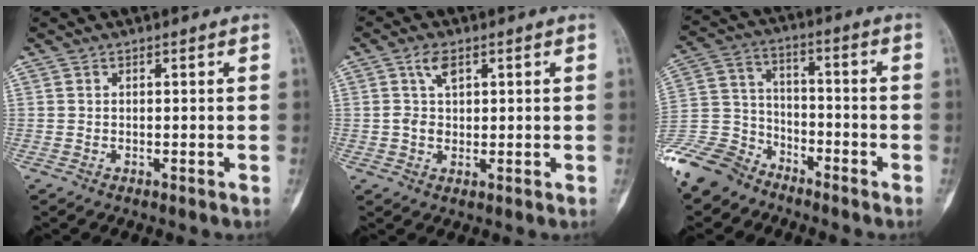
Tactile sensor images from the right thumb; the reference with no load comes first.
{"total": 4.2, "force": [1.6, 2.6, 3.0], "torque": [-0.047, 0.000, 0.031]}
{"total": 13.0, "force": [-10.5, 7.0, 2.9], "torque": [-0.056, 0.055, -0.208]}